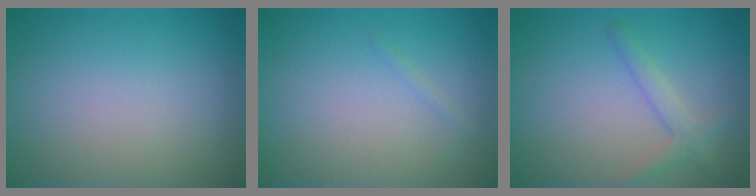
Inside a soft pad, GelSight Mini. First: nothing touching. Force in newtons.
{"total": 0.5, "press": 0.5, "slide": 0.0}
{"total": 2.0, "press": 2.0, "slide": 0.1}